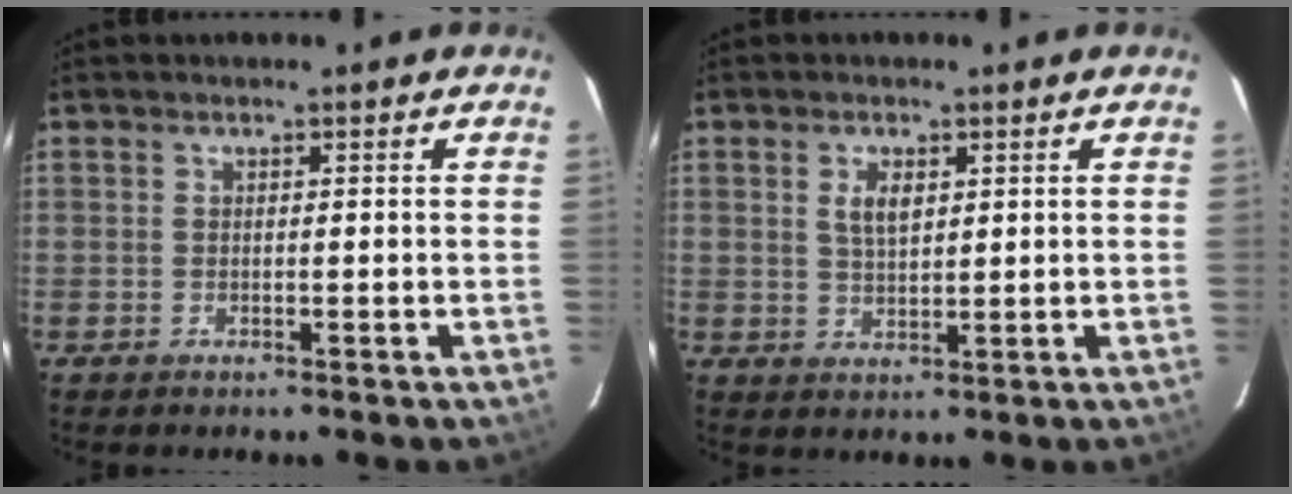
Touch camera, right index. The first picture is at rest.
{"total": 3.9, "force": [1.4, 1.9, 3.1], "torque": [-0.056, 0.002, 0.027]}